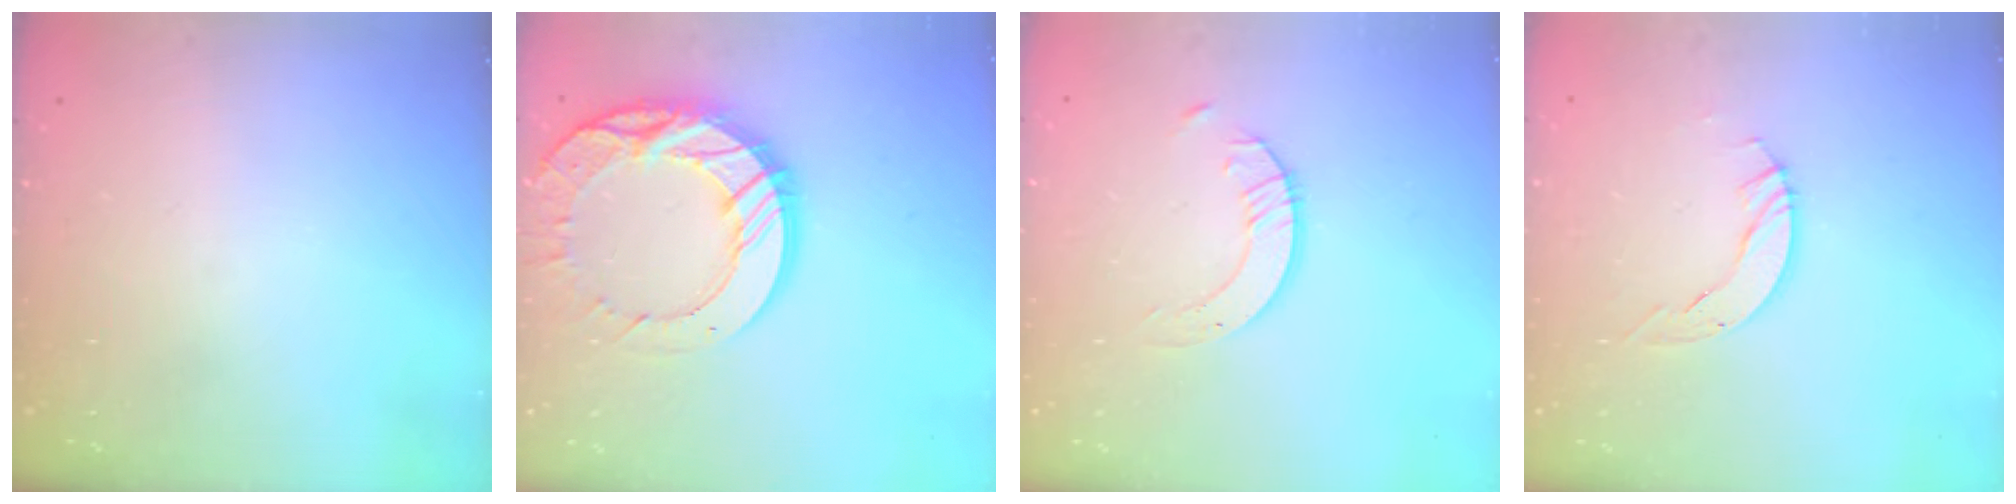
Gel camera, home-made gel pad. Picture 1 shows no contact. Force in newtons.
{"total": 17.7, "press": 17.6, "slide": 1.5}
{"total": 2.3, "press": 2.3, "slide": 0.2}
{"total": 4.9, "press": 4.9, "slide": 0.5}